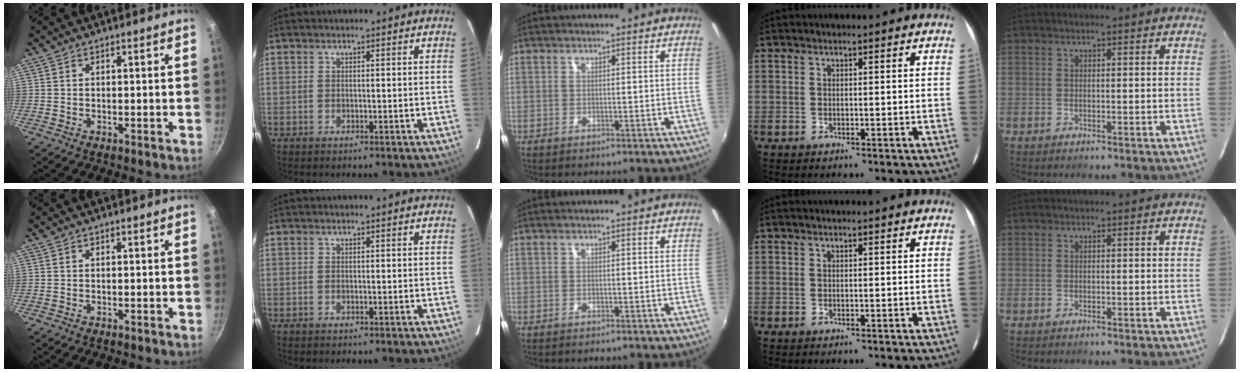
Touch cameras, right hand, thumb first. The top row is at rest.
{}